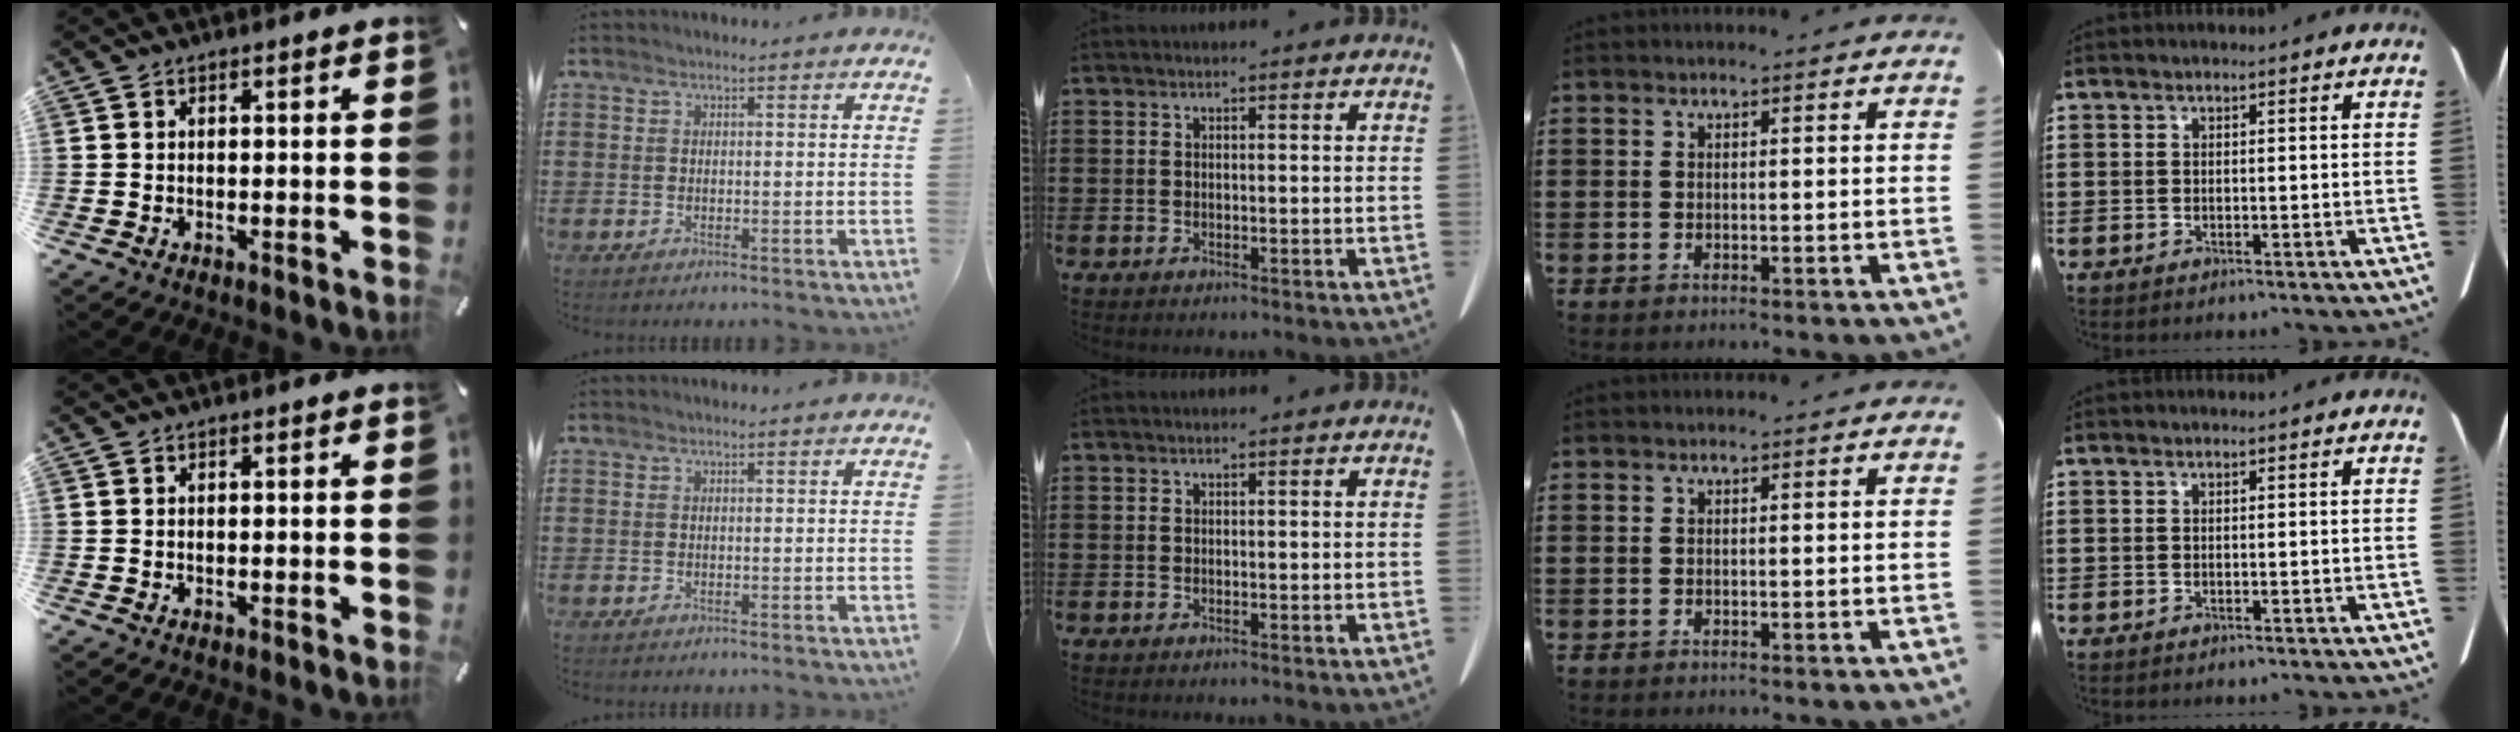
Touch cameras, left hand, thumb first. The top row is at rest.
{}